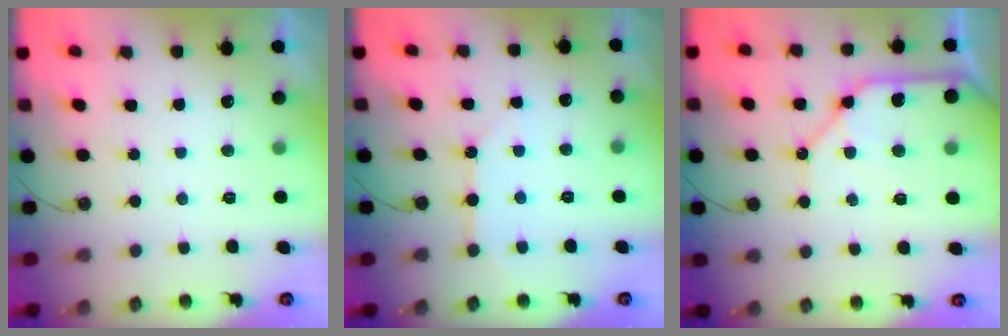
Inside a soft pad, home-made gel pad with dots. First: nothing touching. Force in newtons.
{"total": 4.6, "press": 4.5, "slide": 0.4}
{"total": 13.3, "press": 13.2, "slide": 1.6}